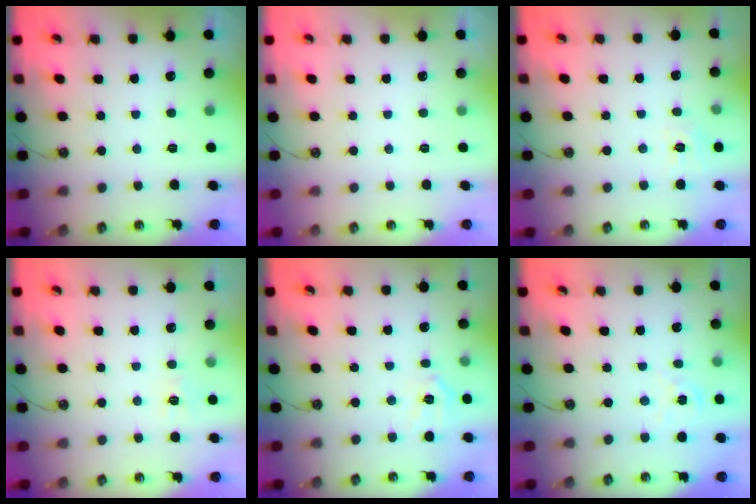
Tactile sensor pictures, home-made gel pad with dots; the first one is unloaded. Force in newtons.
{"total": 0.0}
{"total": 5.9, "press": 5.9, "slide": 0.3}
{"total": 5.8, "press": 5.8, "slide": 0.6}
{"total": 6.9, "press": 6.9, "slide": 0.7}
{"total": 2.4, "press": 2.4, "slide": 0.2}